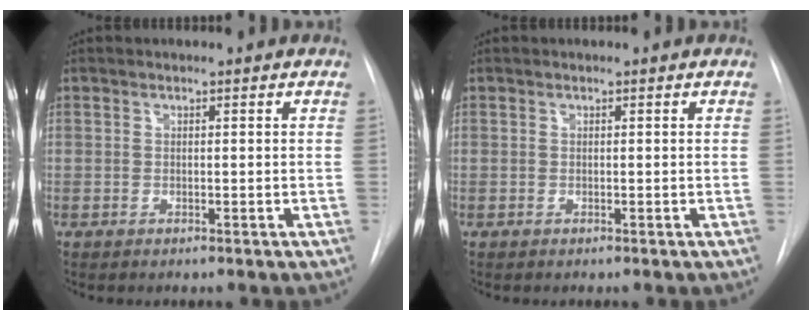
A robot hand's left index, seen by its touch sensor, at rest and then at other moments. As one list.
[{"total": 0.0}]